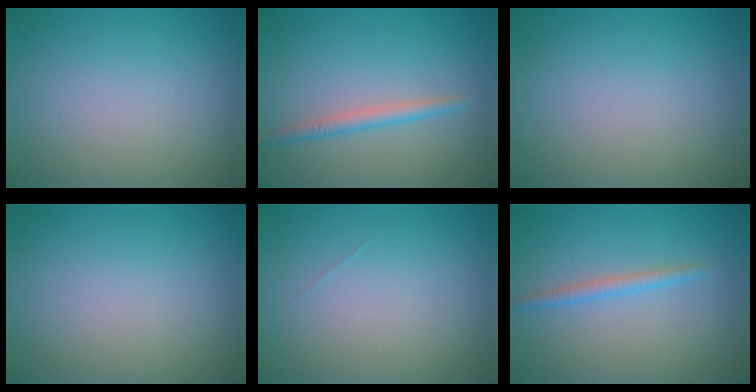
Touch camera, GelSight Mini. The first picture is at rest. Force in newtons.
{"total": 1.8, "press": 1.7, "slide": 0.1}
{"total": 0.0}
{"total": 0.0}
{"total": 0.0}
{"total": 1.5, "press": 1.5, "slide": 0.1}